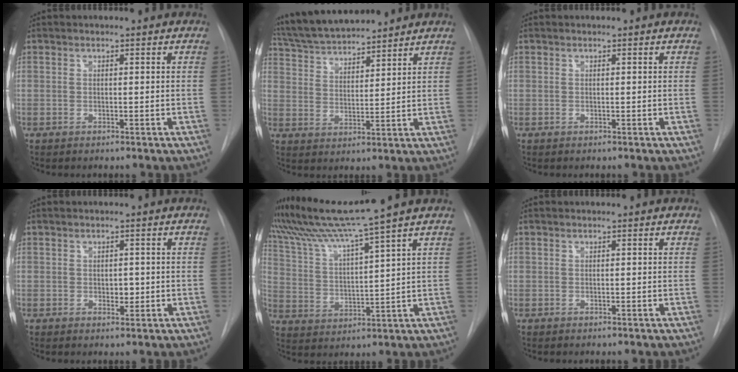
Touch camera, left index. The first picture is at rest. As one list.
[{"total": 12.9, "force": [11.9, 1.9, 4.6], "torque": [-0.090, 0.027, 0.213]}, {"total": 0.0}, {"total": 1.6, "force": [-0.1, 1.0, 1.2], "torque": [-0.014, 0.000, 0.002]}, {"total": 10.9, "force": [9.3, -2.7, 4.9], "torque": [-0.098, 0.003, 0.180]}, {"total": 0.0}]